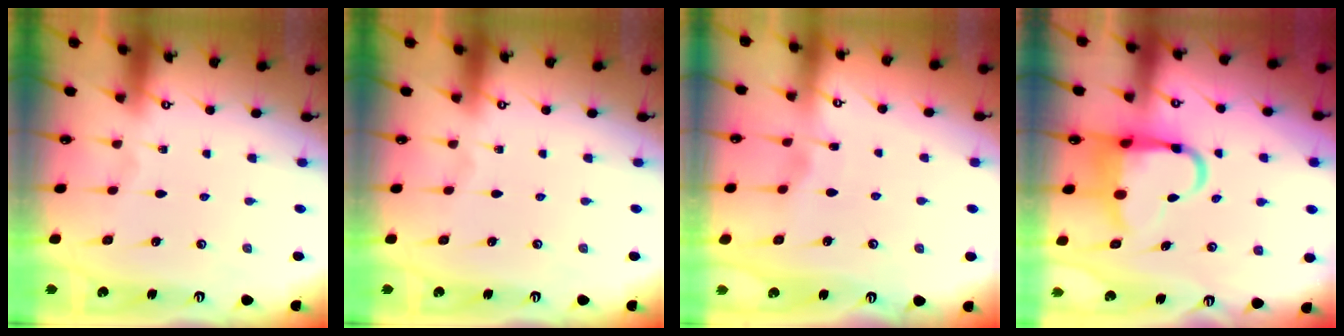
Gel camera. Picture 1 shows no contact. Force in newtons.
{"total": 0.0}
{"total": 2.7, "press": 2.6, "slide": 0.3}
{"total": 10.5, "press": 10.1, "slide": 2.8}